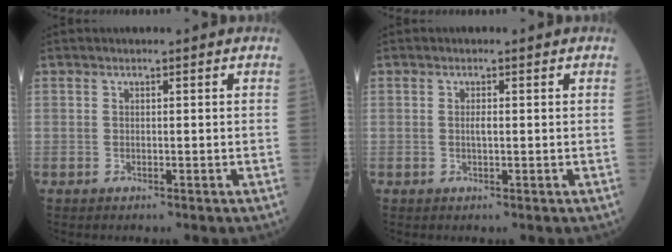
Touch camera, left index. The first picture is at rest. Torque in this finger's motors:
{"motor_torque": [0.36, -0.18, 0.01, 0.01]}